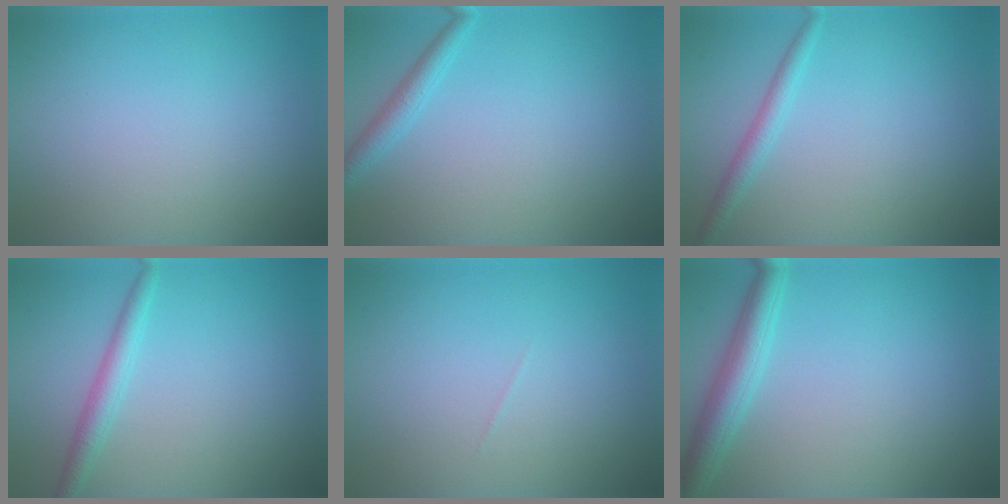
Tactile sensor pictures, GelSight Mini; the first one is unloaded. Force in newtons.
{"total": 1.8, "press": 1.8, "slide": 0.1}
{"total": 1.8, "press": 1.8, "slide": 0.0}
{"total": 2.2, "press": 2.2, "slide": 0.0}
{"total": 0.0}
{"total": 3.8, "press": 3.8, "slide": 0.1}